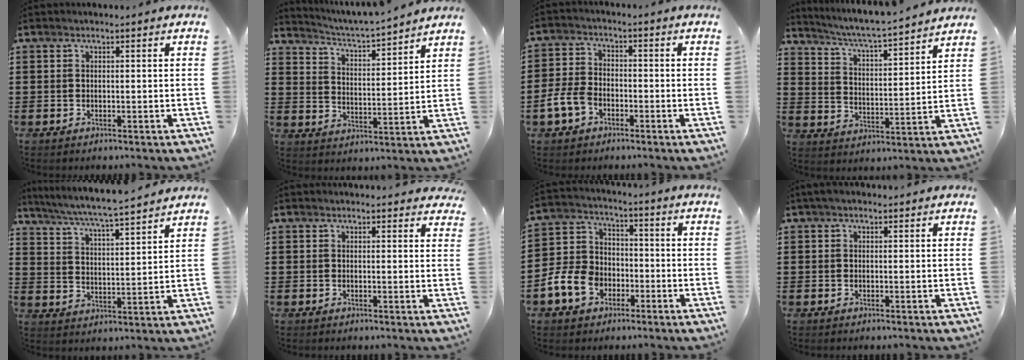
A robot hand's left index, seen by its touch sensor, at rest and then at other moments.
{"total": 3.5, "force": [3.3, -0.7, 0.7], "torque": [-0.034, -0.036, 0.048]}
{"total": 5.2, "force": [-2.6, 3.2, 3.1], "torque": [-0.083, 0.002, -0.055]}
{"total": 4.5, "force": [4.2, -0.4, 1.6], "torque": [-0.052, -0.038, 0.063]}
{"total": 5.0, "force": [4.6, -0.6, 1.8], "torque": [-0.056, -0.036, 0.072]}
{"total": 1.3, "force": [1.1, 0.4, 0.4], "torque": [-0.002, -0.001, 0.020]}
{"total": 9.0, "force": [-3.9, 6.9, 4.2], "torque": [-0.126, 0.016, -0.082]}
{"total": 1.0, "force": [0.3, 0.6, 0.7], "torque": [-0.015, 0.006, 0.006]}